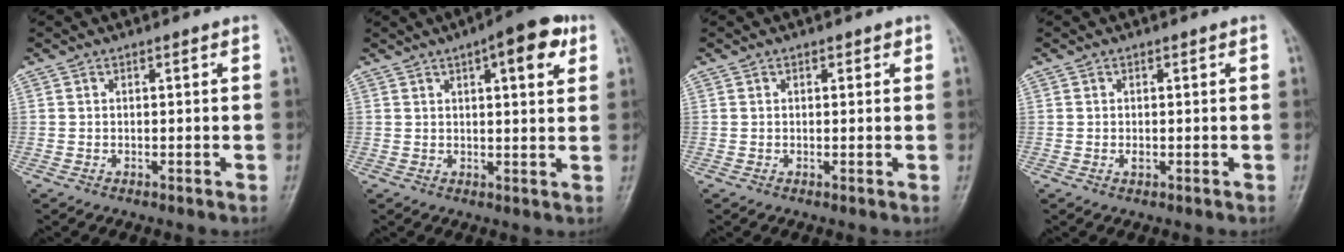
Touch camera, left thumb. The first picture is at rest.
{"total": 9.9, "force": [4.5, 3.5, 8.1], "torque": [-0.084, -0.004, 0.056]}
{"total": 1.4, "force": [0.7, 1.0, 0.6], "torque": [0.007, -0.001, 0.005]}
{"total": 1.1, "force": [-0.2, 0.8, 0.8], "torque": [-0.008, -0.001, -0.005]}